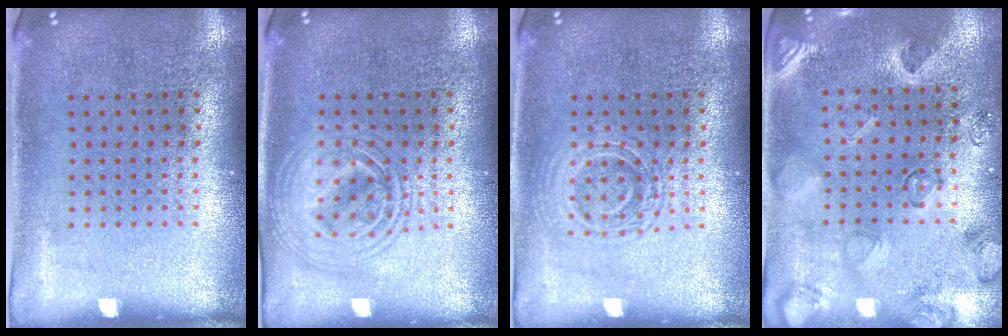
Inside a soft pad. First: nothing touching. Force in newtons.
{"total": 2.4, "press": 2.4, "slide": 0.2}
{"total": 2.5, "press": 2.5, "slide": 0.5}
{"total": 2.2, "press": 1.8, "slide": 1.3}